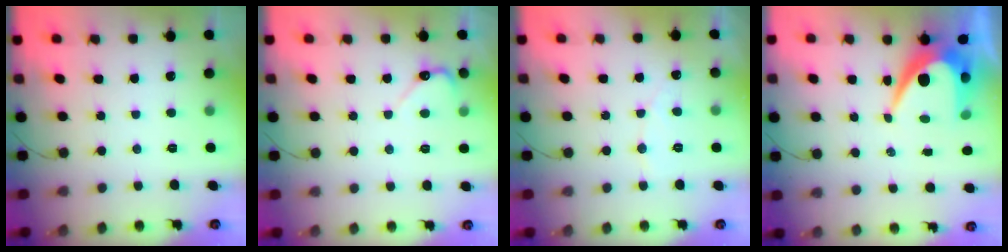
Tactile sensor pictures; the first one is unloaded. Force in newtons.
{"total": 3.3, "press": 3.3, "slide": 0.3}
{"total": 3.9, "press": 3.9, "slide": 0.3}
{"total": 9.9, "press": 9.9, "slide": 0.8}